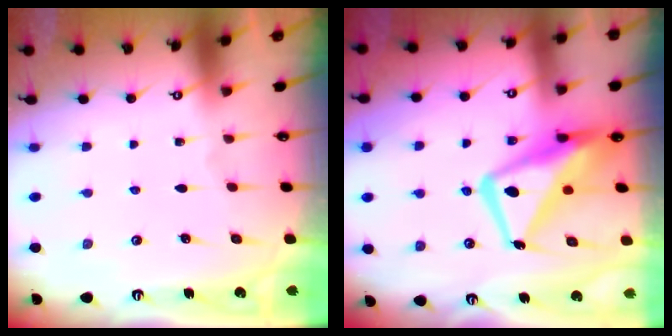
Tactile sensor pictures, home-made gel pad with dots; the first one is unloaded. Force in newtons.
{"total": 15.2, "press": 15.1, "slide": 1.9}